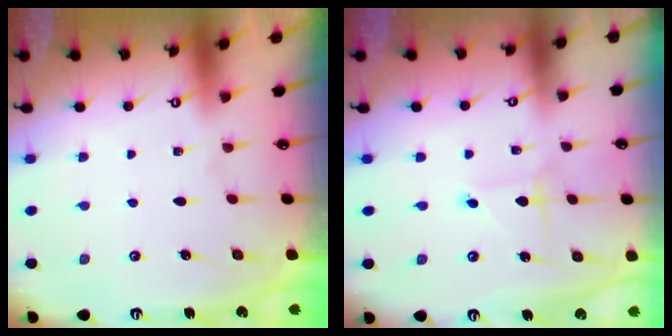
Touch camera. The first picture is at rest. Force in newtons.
{"total": 1.4, "press": 1.4, "slide": 0.1}